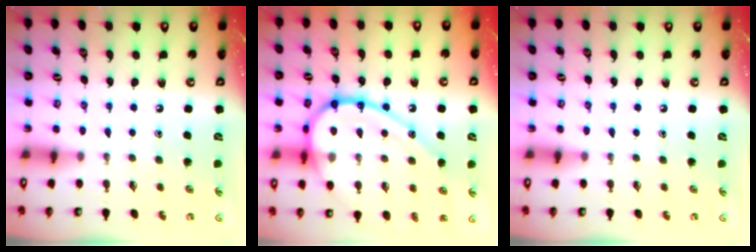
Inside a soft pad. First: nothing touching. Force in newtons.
{"total": 23.4, "press": 23.3, "slide": 2.2}
{"total": 0.0}